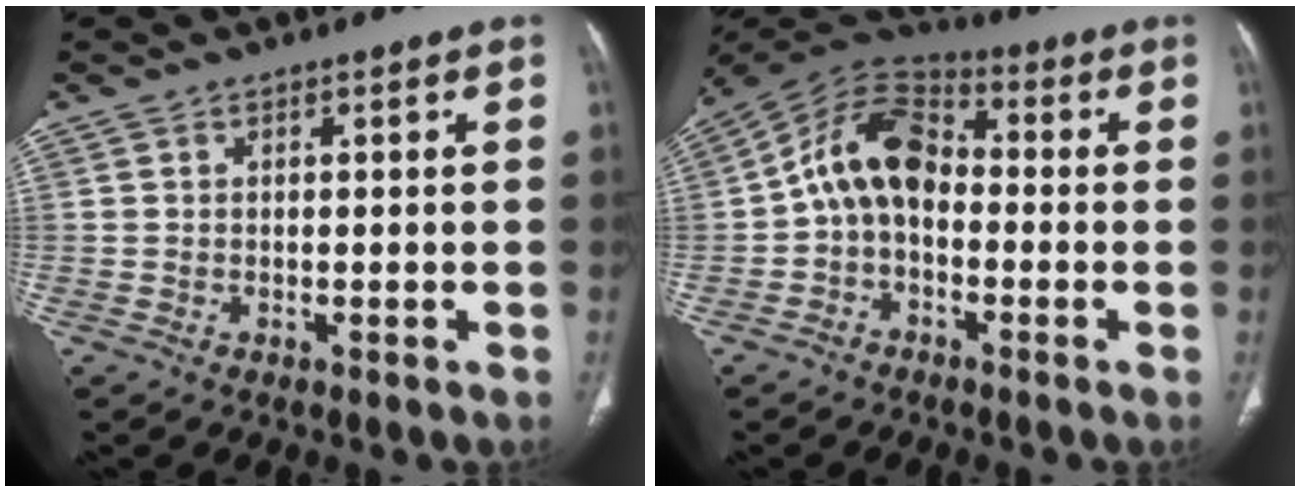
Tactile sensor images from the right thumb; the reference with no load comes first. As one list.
[{"total": 11.3, "force": [-1.2, 7.7, 8.1], "torque": [-0.127, 0.038, -0.039]}]